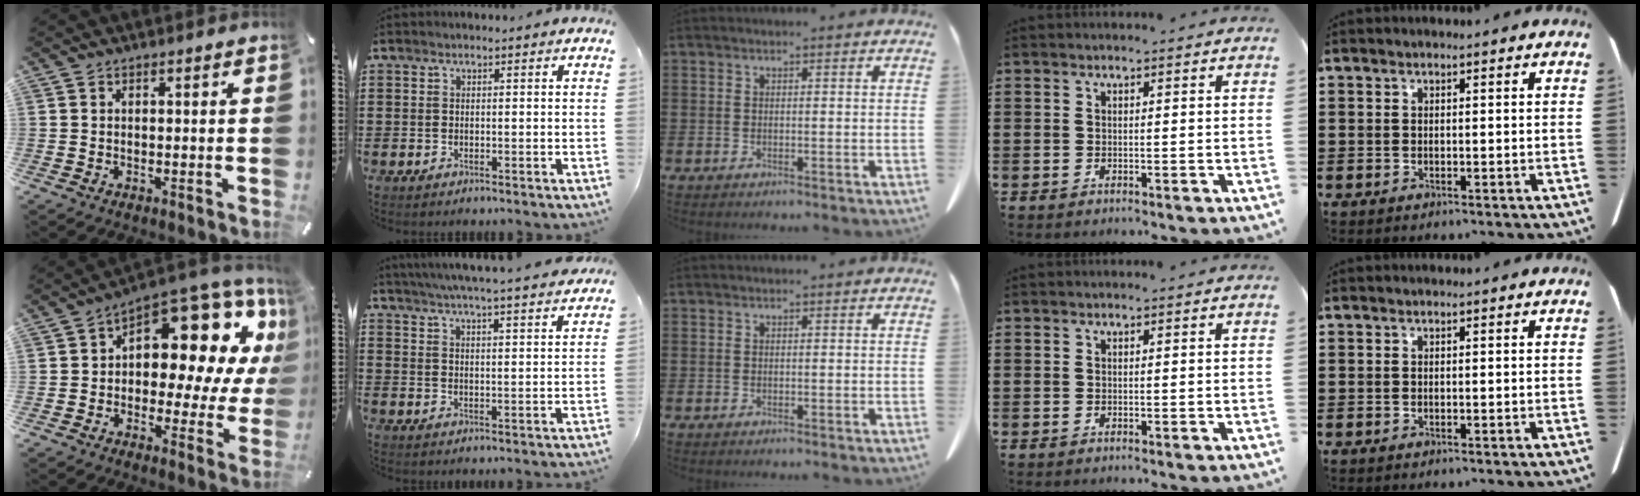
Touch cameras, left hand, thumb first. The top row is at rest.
{"thumb": {"total": 15.4, "force": [7.6, 8.3, 10.5], "torque": [-0.131, -0.084, 0.123]}, "index": {"total": 5.2, "force": [4.8, -0.6, 1.8], "torque": [-0.051, -0.028, 0.084]}}